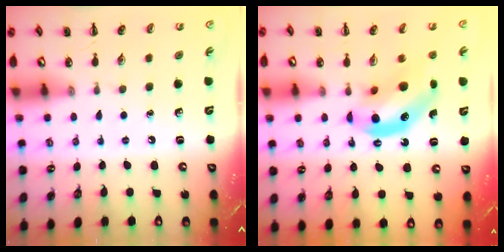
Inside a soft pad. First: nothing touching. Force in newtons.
{"total": 11.3, "press": 11.0, "slide": 2.8}